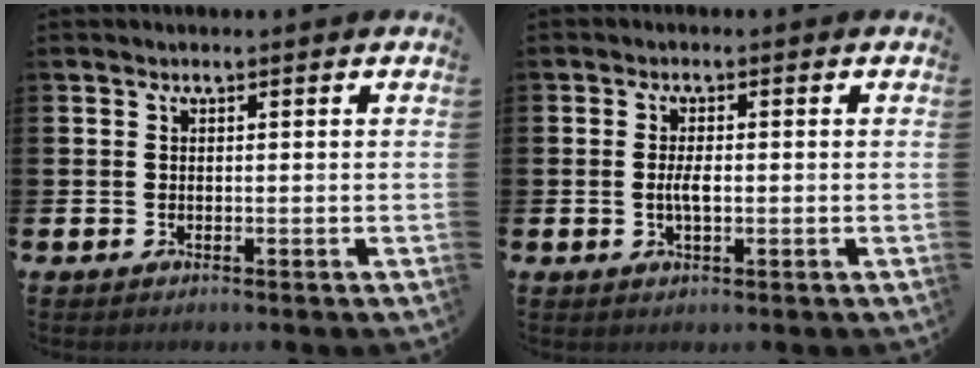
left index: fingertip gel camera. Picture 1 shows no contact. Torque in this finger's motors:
{"motor_torque": [0.54, 0.32, 0.08, 0.10]}